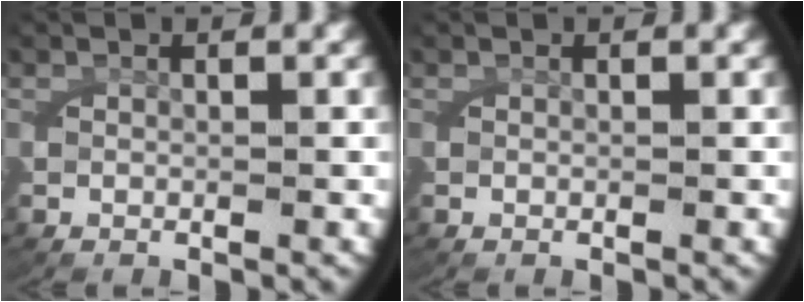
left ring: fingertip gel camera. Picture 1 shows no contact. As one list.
[{"total": 0.0}]